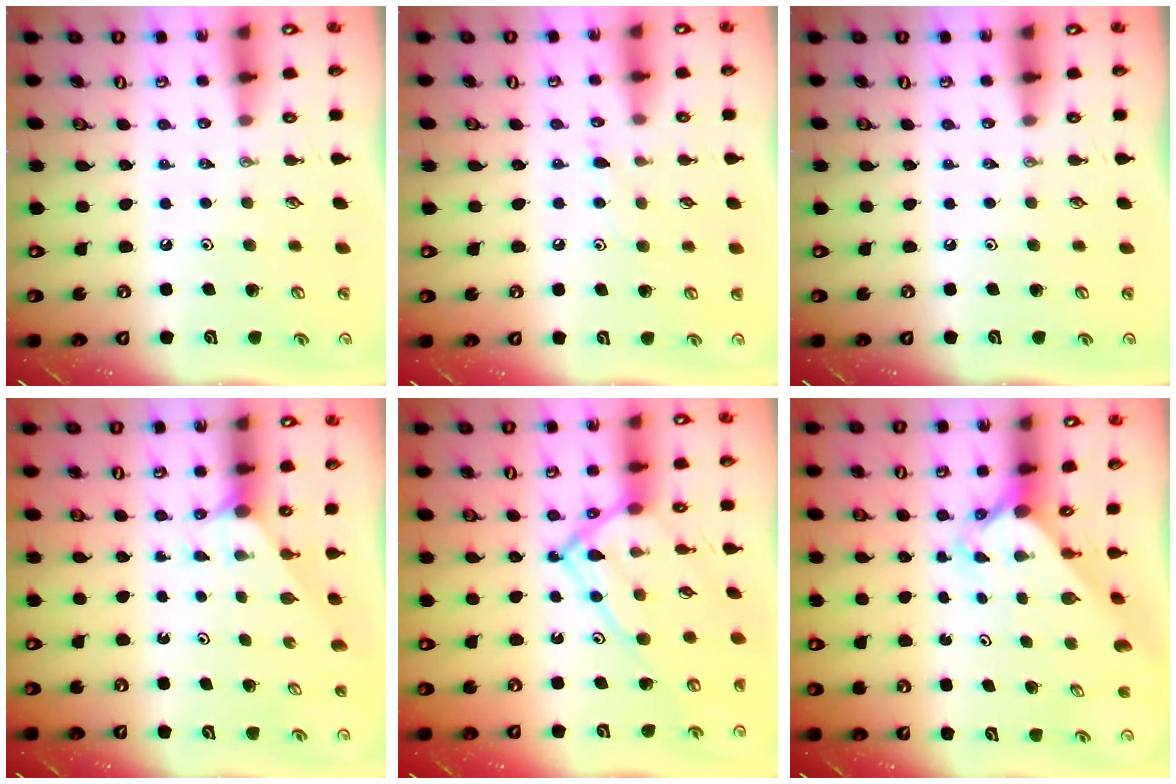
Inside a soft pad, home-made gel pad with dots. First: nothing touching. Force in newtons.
{"total": 4.8, "press": 4.8, "slide": 0.5}
{"total": 0.0}
{"total": 1.7, "press": 1.7, "slide": 0.2}
{"total": 14.2, "press": 14.2, "slide": 1.2}
{"total": 2.3, "press": 2.3, "slide": 0.1}